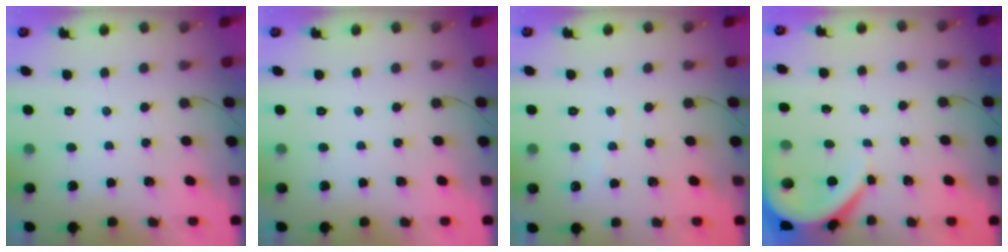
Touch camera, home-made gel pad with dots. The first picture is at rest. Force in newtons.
{"total": 0.0}
{"total": 2.9, "press": 2.9, "slide": 0.5}
{"total": 5.6, "press": 5.5, "slide": 0.6}